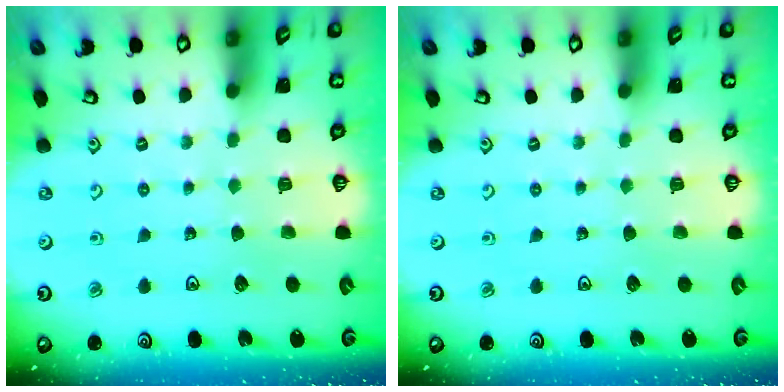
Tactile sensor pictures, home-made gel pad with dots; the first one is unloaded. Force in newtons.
{"total": 0.0}